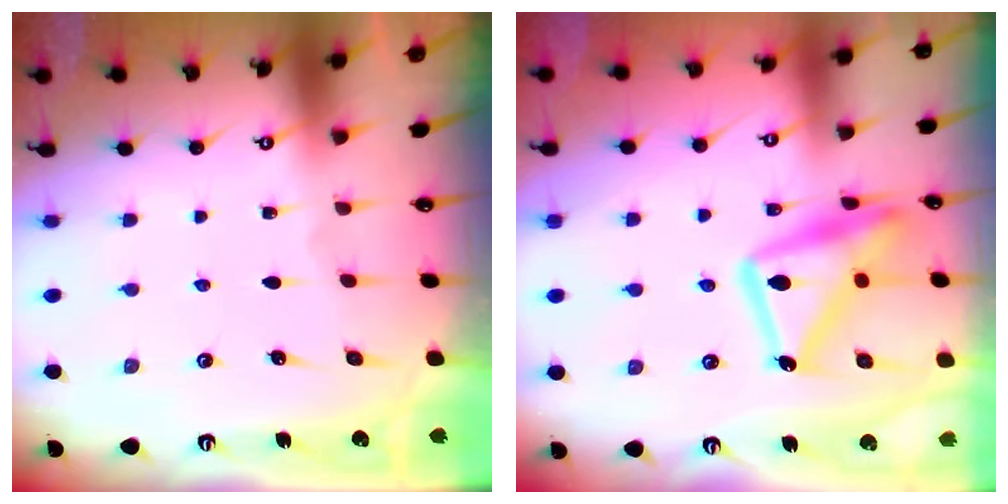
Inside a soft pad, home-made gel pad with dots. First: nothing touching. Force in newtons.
{"total": 18.2, "press": 18.2, "slide": 1.2}